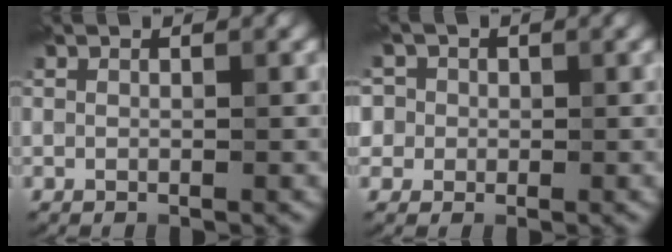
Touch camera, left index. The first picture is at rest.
{"total": 6.0, "force": [2.3, 5.1, 2.1], "torque": [-0.032, 0.031, 0.006]}